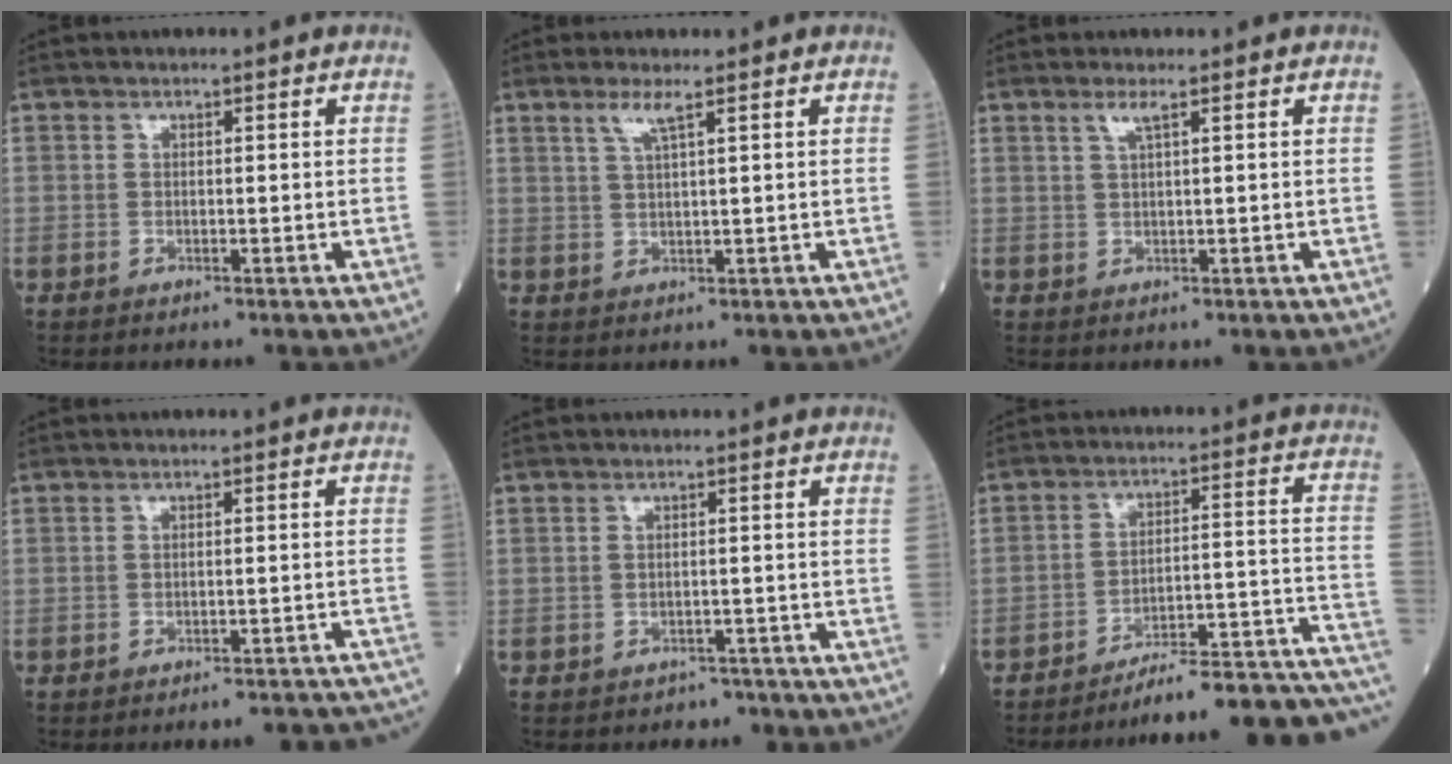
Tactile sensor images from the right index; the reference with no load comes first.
{"total": 2.7, "force": [1.6, -0.2, 2.1], "torque": [-0.050, 0.000, 0.035]}
{"total": 1.7, "force": [1.0, -0.2, 1.4], "torque": [-0.035, 0.002, 0.021]}
{"total": 11.5, "force": [-11.1, 1.3, 2.7], "torque": [-0.013, 0.015, -0.117]}
{"total": 4.3, "force": [-3.8, 2.1, 0.3], "torque": [-0.009, 0.013, -0.041]}
{"total": 16.7, "force": [-13.4, 1.4, 9.8], "torque": [-0.076, 0.046, -0.188]}